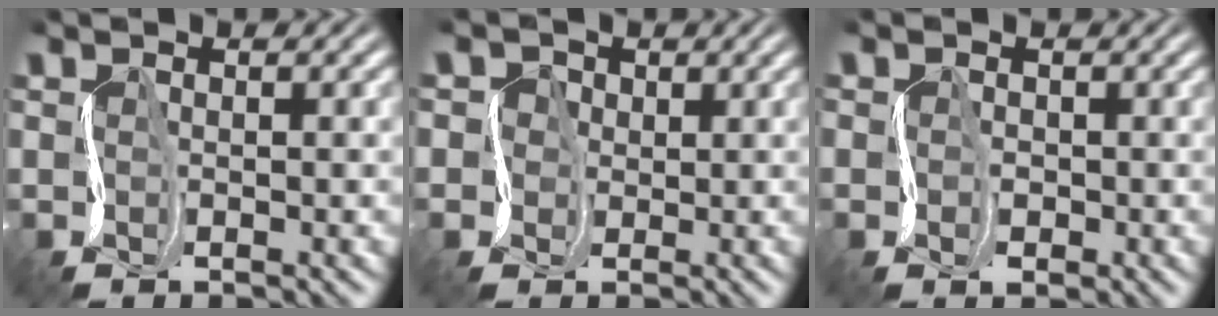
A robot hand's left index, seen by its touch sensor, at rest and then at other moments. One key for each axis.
{"total": 3.4, "fx": 0.9, "fy": 3.3, "fz": 0.5, "tx": -0.005, "ty": 0.031, "tz": -0.017}
{"total": 2.1, "fx": -0.2, "fy": 2.0, "fz": 0.6, "tx": 0.000, "ty": 0.008, "tz": -0.013}